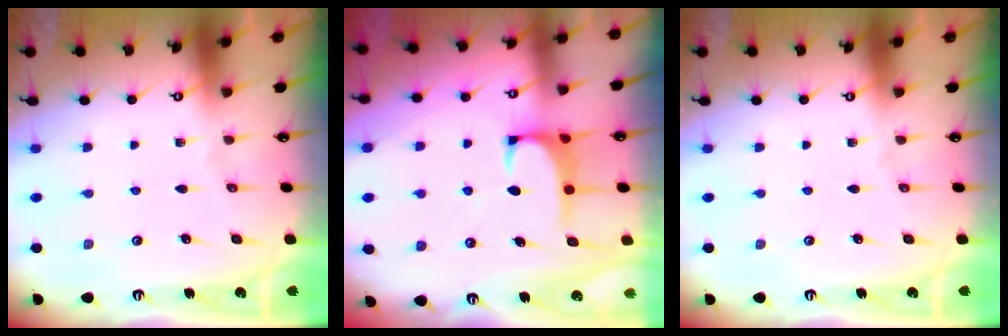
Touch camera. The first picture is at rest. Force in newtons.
{"total": 1.2, "press": 1.1, "slide": 0.5}
{"total": 0.0}